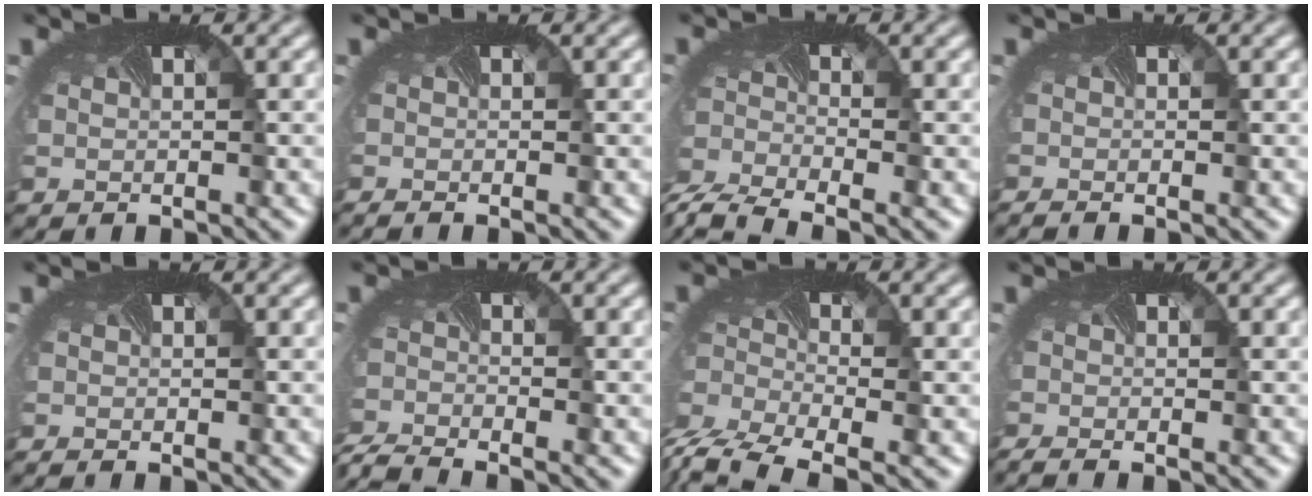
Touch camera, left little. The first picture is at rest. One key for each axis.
{"total": 1.1, "fx": -0.8, "fy": 0.1, "fz": 0.8, "tx": -0.009, "ty": -0.010, "tz": -0.011}
{"total": 5.8, "fx": -5.0, "fy": 1.8, "fz": 2.3, "tx": -0.060, "ty": -0.041, "tz": -0.082}
{"total": 1.4, "fx": -1.0, "fy": 0.2, "fz": 1.0, "tx": -0.013, "ty": -0.011, "tz": -0.014}
{"total": 0.7, "fx": -0.5, "fy": 0.0, "fz": 0.6, "tx": -0.006, "ty": -0.008, "tz": -0.007}
{"total": 4.3, "fx": -4.0, "fy": 0.4, "fz": 1.3, "tx": -0.031, "ty": -0.029, "tz": -0.084}
{"total": 7.0, "fx": -5.7, "fy": 2.2, "fz": 3.4, "tx": -0.092, "ty": -0.031, "tz": -0.112}
{"total": 2.4, "fx": -1.7, "fy": 0.6, "fz": 1.7, "tx": -0.026, "ty": -0.017, "tz": -0.027}